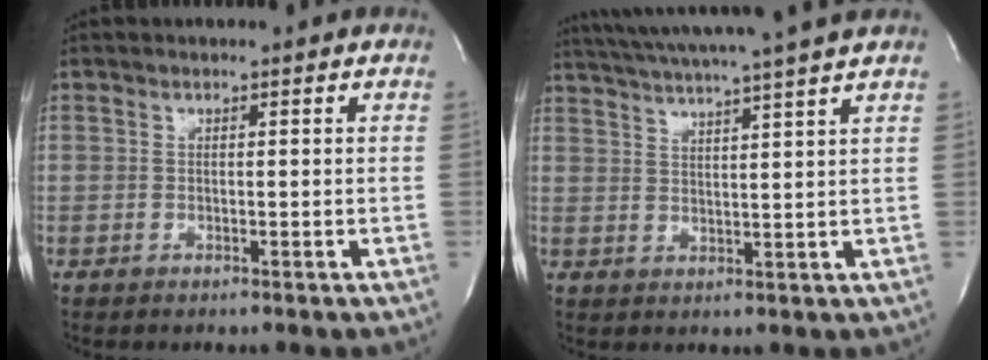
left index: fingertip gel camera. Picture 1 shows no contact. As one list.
[{"total": 13.6, "force": [11.9, -2.0, 6.4], "torque": [-0.116, -0.010, 0.168]}]